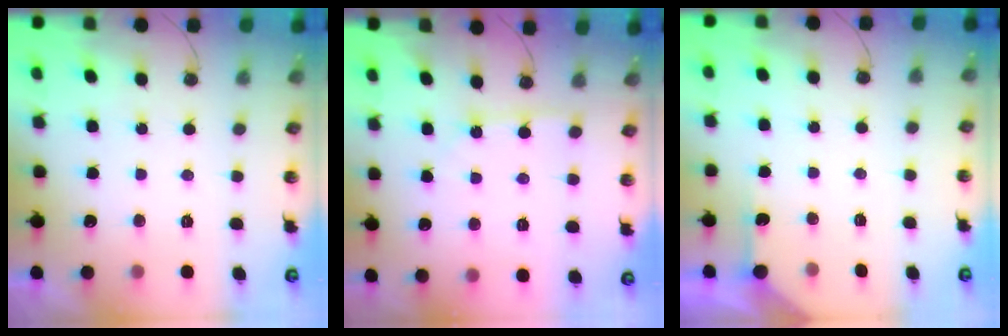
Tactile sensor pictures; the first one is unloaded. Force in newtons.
{"total": 2.0, "press": 1.9, "slide": 0.3}
{"total": 2.6, "press": 2.6, "slide": 0.3}